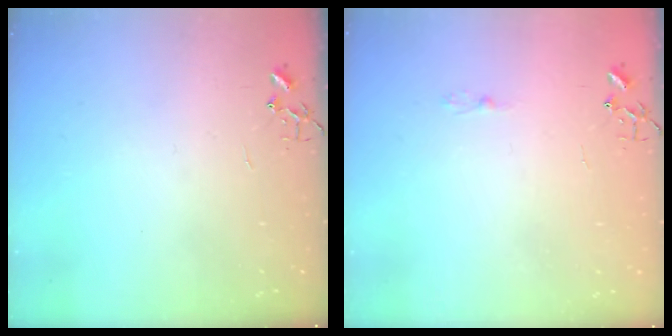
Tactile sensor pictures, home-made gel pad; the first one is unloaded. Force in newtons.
{"total": 2.5, "press": 2.5, "slide": 0.3}